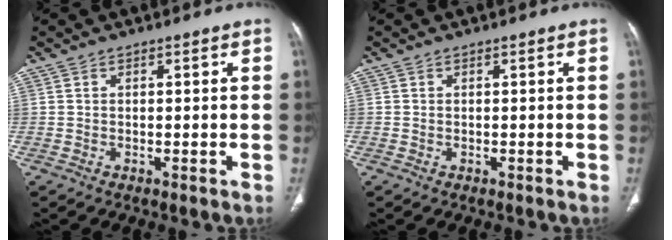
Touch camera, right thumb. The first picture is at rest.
{"total": 0.0}